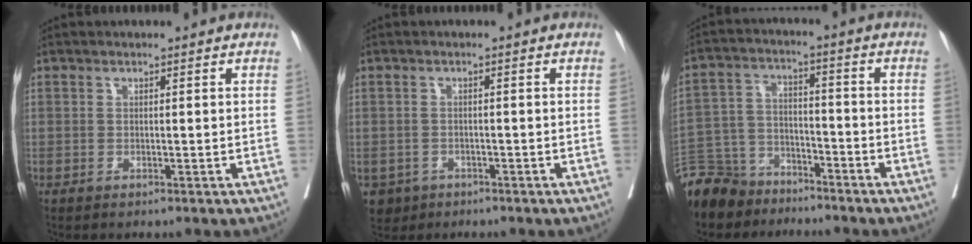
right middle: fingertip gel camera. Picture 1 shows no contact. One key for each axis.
{"total": 3.4, "fx": -1.9, "fy": 2.8, "fz": 0.4, "tx": -0.005, "ty": 0.004, "tz": -0.029}
{"total": 11.7, "fx": -10.1, "fy": 5.7, "fz": 1.9, "tx": -0.052, "ty": 0.013, "tz": -0.183}